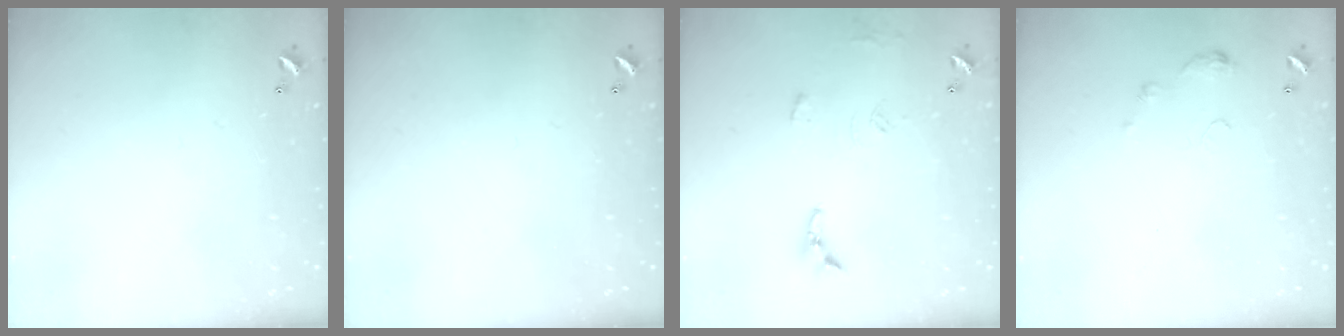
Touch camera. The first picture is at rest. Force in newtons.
{"total": 0.0}
{"total": 8.7, "press": 8.7, "slide": 0.6}
{"total": 4.7, "press": 4.6, "slide": 0.7}